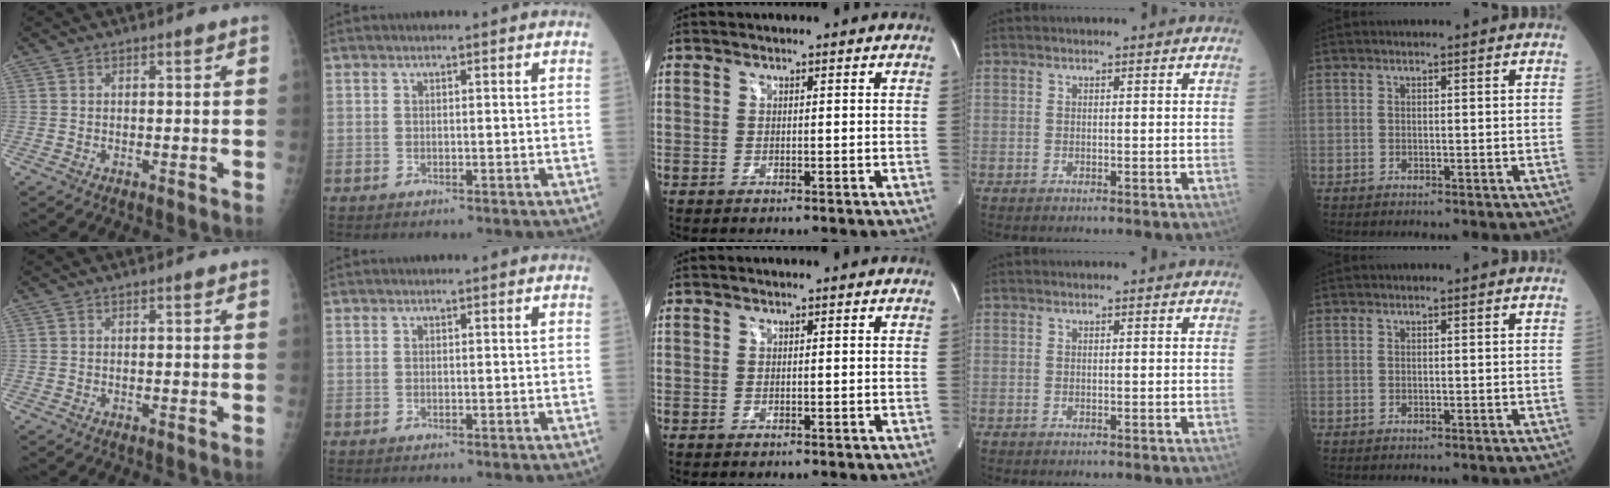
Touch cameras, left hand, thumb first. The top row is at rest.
{}